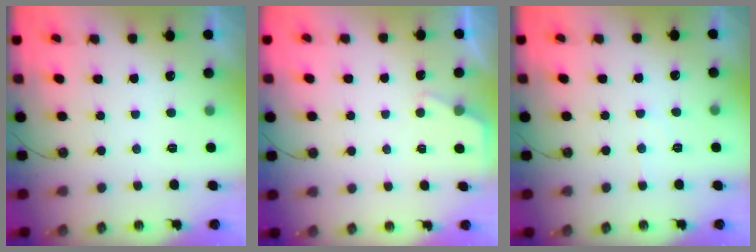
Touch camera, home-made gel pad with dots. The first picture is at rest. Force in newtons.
{"total": 2.3, "press": 2.3, "slide": 0.3}
{"total": 5.5, "press": 5.5, "slide": 0.8}